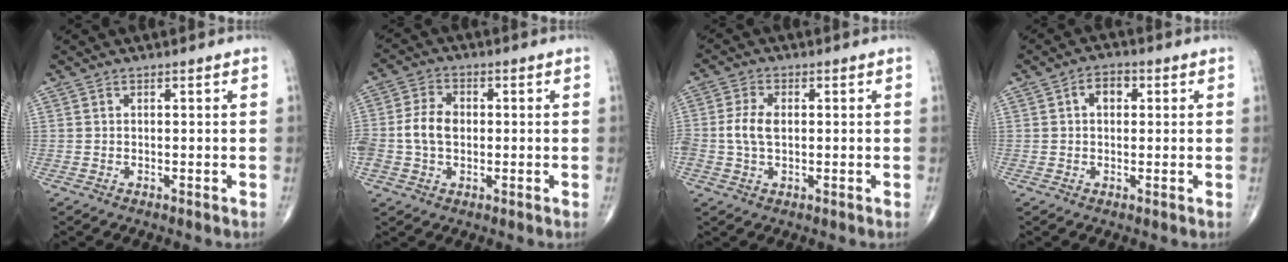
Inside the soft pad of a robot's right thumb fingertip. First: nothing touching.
{"total": 6.8, "force": [-0.4, 4.9, 4.8], "torque": [-0.095, 0.016, -0.009]}
{"total": 4.9, "force": [-0.1, 3.0, 3.9], "torque": [-0.089, 0.007, -0.003]}
{"total": 3.7, "force": [0.8, 2.6, 2.5], "torque": [-0.032, 0.011, 0.007]}